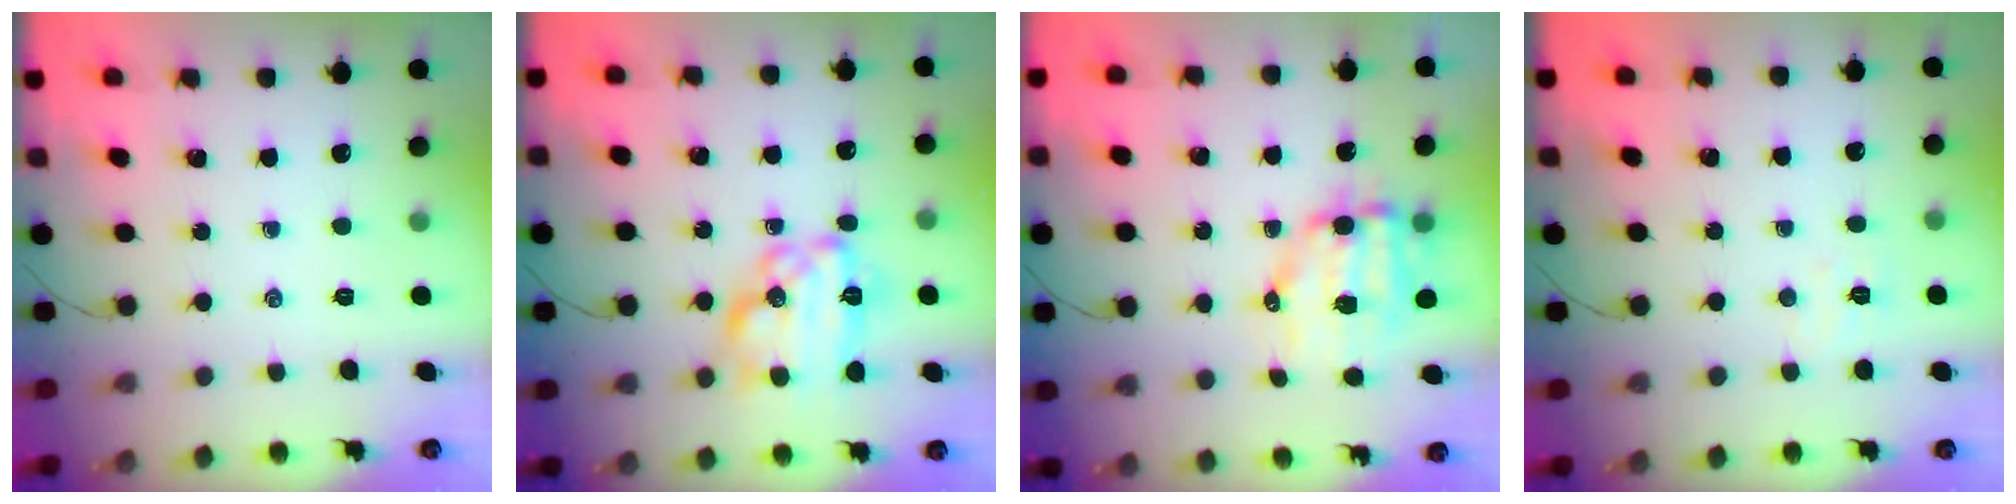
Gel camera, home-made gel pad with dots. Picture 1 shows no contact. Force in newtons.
{"total": 17.1, "press": 17.1, "slide": 1.1}
{"total": 9.2, "press": 8.9, "slide": 2.1}
{"total": 3.3, "press": 3.2, "slide": 0.9}